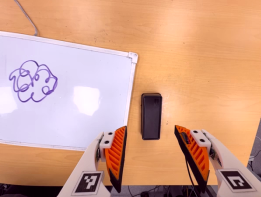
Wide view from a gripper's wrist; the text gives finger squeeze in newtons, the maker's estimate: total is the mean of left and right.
{"total": 0.0}